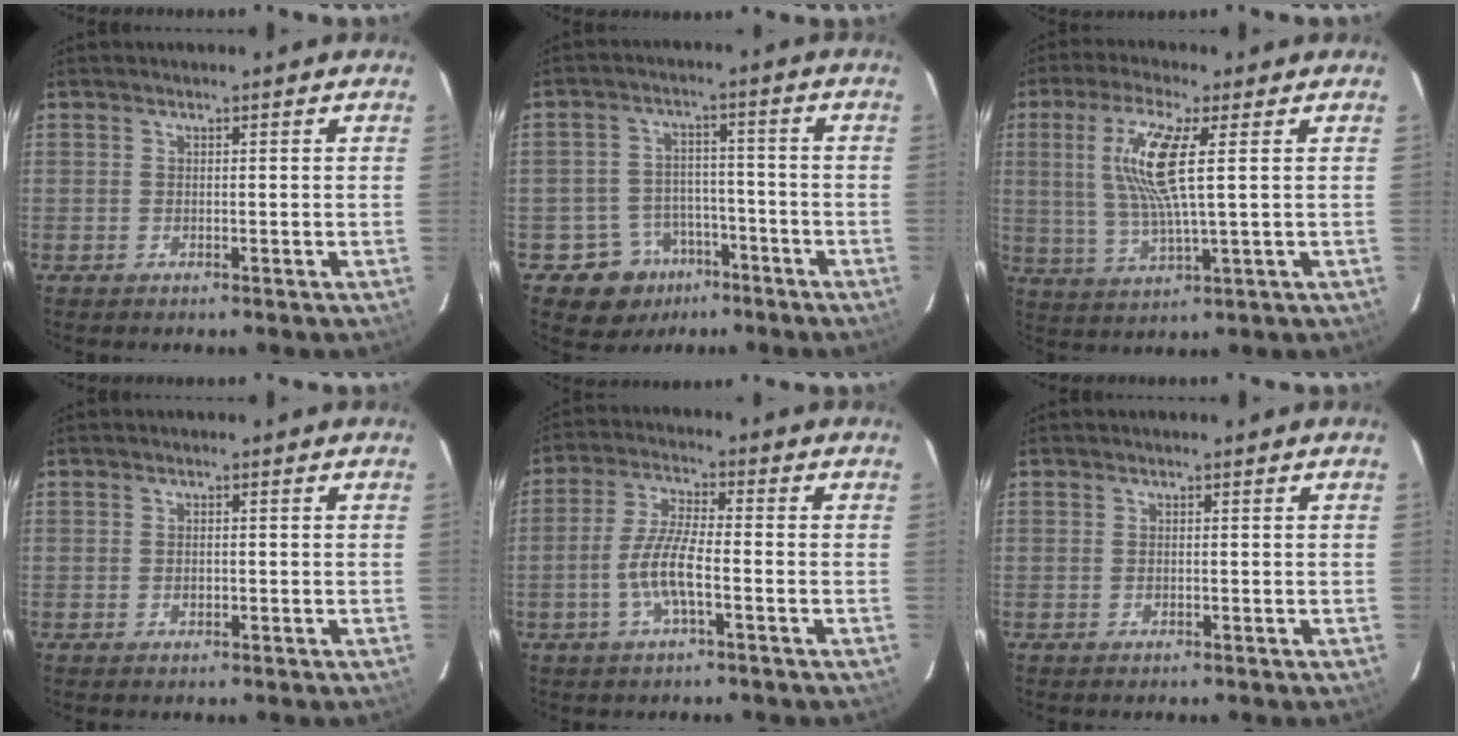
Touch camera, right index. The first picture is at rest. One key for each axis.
{"total": 8.5, "fx": -5.4, "fy": 6.6, "fz": 1.1, "tx": -0.034, "ty": 0.029, "tz": -0.073}
{"total": 11.2, "fx": 2.8, "fy": 1.1, "fz": 10.8, "tx": -0.216, "ty": 0.000, "tz": 0.059}
{"total": 1.1, "fx": -0.2, "fy": 0.8, "fz": 0.7, "tx": -0.012, "ty": 0.003, "tz": -0.004}
{"total": 7.3, "fx": -2.6, "fy": 1.3, "fz": 6.7, "tx": -0.141, "ty": 0.003, "tz": -0.051}
{"total": 0.0}